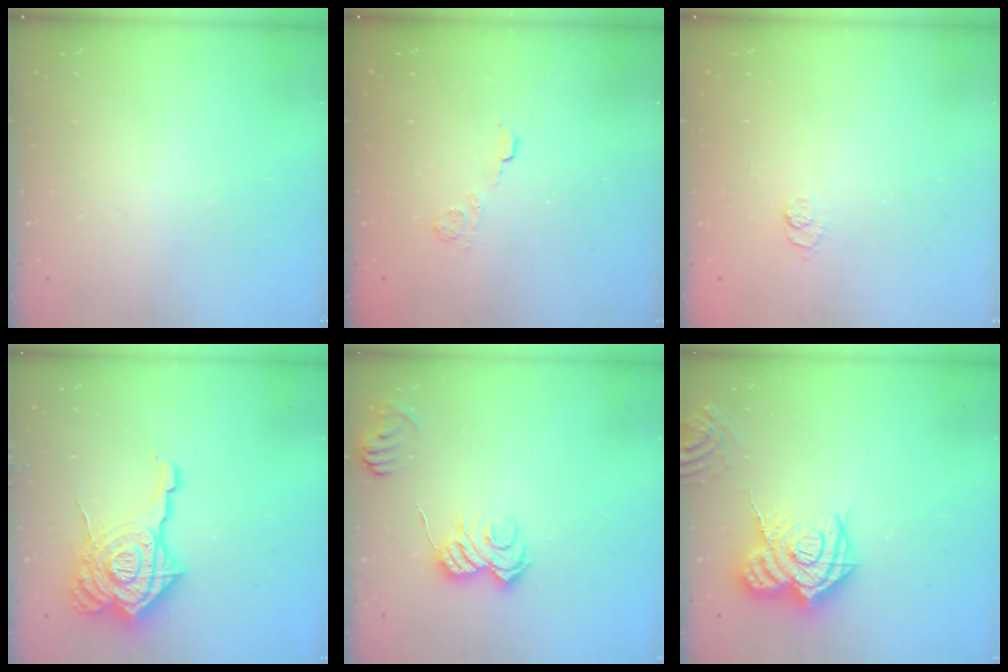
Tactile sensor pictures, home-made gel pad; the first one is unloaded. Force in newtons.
{"total": 4.0, "press": 3.8, "slide": 1.3}
{"total": 2.4, "press": 2.0, "slide": 1.4}
{"total": 23.2, "press": 23.0, "slide": 2.5}
{"total": 8.2, "press": 8.2, "slide": 0.5}
{"total": 17.0, "press": 16.9, "slide": 2.1}